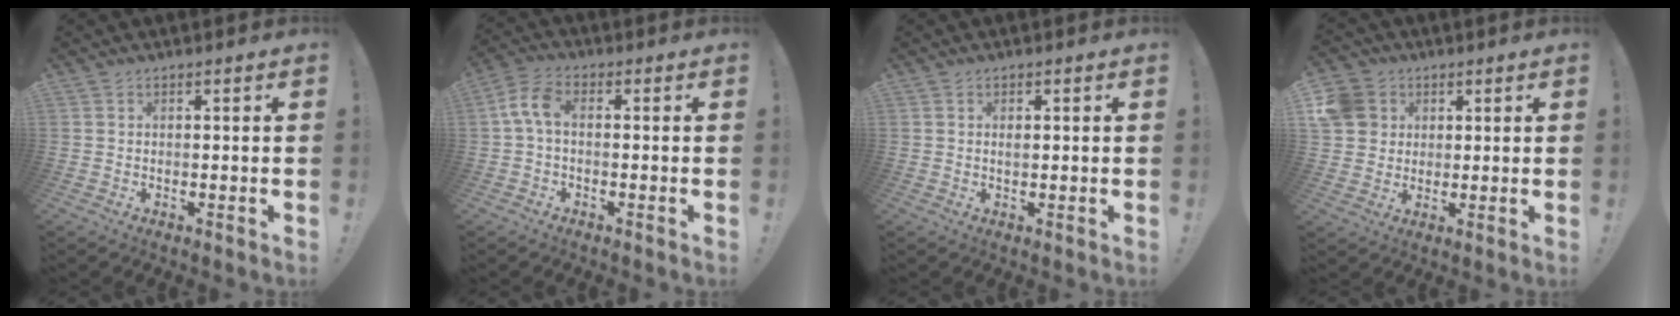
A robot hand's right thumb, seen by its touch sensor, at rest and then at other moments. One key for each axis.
{"total": 6.2, "fx": 0.2, "fy": 3.3, "fz": 5.3, "tx": -0.112, "ty": 0.006, "tz": 0.006}
{"total": 0.9, "fx": 0.1, "fy": 0.7, "fz": 0.5, "tx": -0.009, "ty": 0.003, "tz": 0.001}
{"total": 9.2, "fx": 2.6, "fy": 8.3, "fz": 3.1, "tx": -0.061, "ty": -0.005, "tz": 0.056}